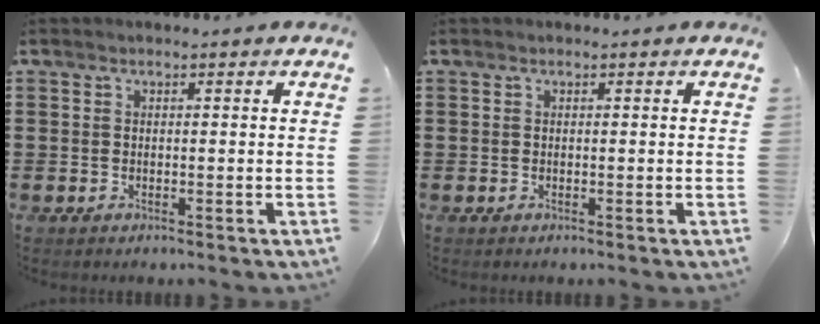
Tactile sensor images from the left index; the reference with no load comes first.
{"total": 0.0}